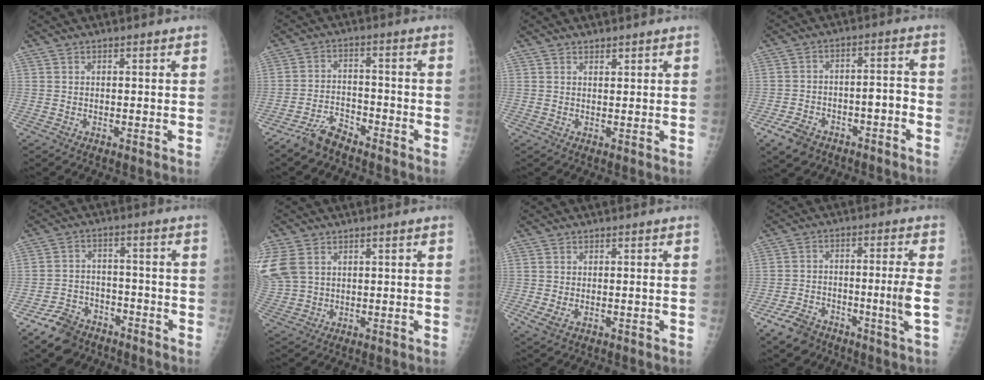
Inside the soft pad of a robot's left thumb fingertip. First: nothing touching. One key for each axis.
{"total": 5.8, "fx": -5.1, "fy": 2.0, "fz": 1.8, "tx": -0.032, "ty": 0.025, "tz": -0.099}
{"total": 1.1, "fx": 0.9, "fy": 0.4, "fz": 0.4, "tx": 0.000, "ty": -0.006, "tz": 0.014}
{"total": 9.2, "fx": -5.6, "fy": 5.2, "fz": 5.2, "tx": -0.073, "ty": 0.056, "tz": -0.085}
{"total": 9.5, "fx": -6.9, "fy": 5.9, "fz": 2.8, "tx": -0.034, "ty": 0.045, "tz": -0.115}
{"total": 10.0, "fx": 3.4, "fy": 7.4, "fz": 5.8, "tx": -0.156, "ty": 0.001, "tz": 0.077}
{"total": 2.7, "fx": -0.4, "fy": 1.2, "fz": 2.4, "tx": -0.057, "ty": -0.002, "tz": -0.003}
{"total": 8.4, "fx": -4.5, "fy": 1.6, "fz": 6.8, "tx": -0.132, "ty": 0.036, "tz": -0.074}